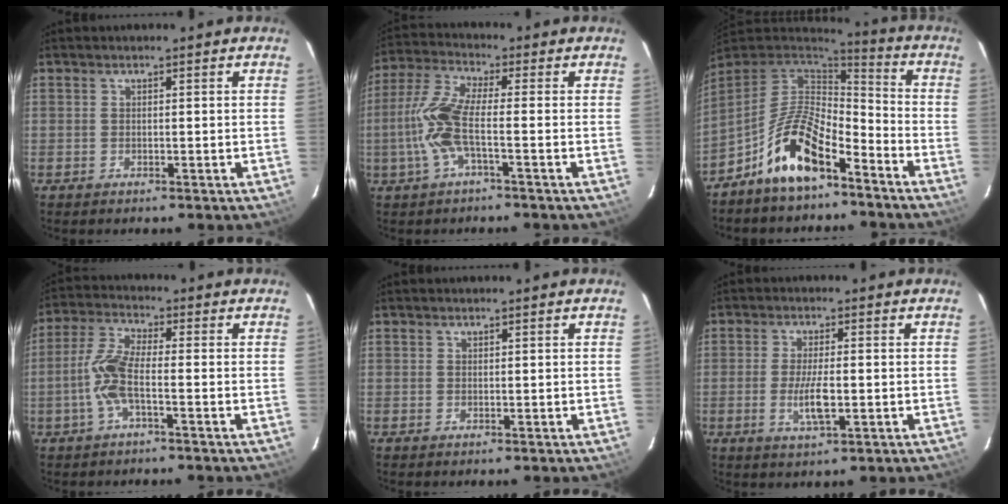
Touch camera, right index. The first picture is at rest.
{"total": 9.2, "force": [-2.3, 1.6, 8.7], "torque": [-0.204, 0.003, -0.048]}
{"total": 14.1, "force": [-8.8, 5.5, 9.5], "torque": [-0.188, 0.010, -0.164]}
{"total": 7.3, "force": [-2.2, 1.4, 6.8], "torque": [-0.157, 0.007, -0.046]}
{"total": 0.0}
{"total": 5.6, "force": [-1.1, 1.4, 5.3], "torque": [-0.106, -0.008, -0.019]}